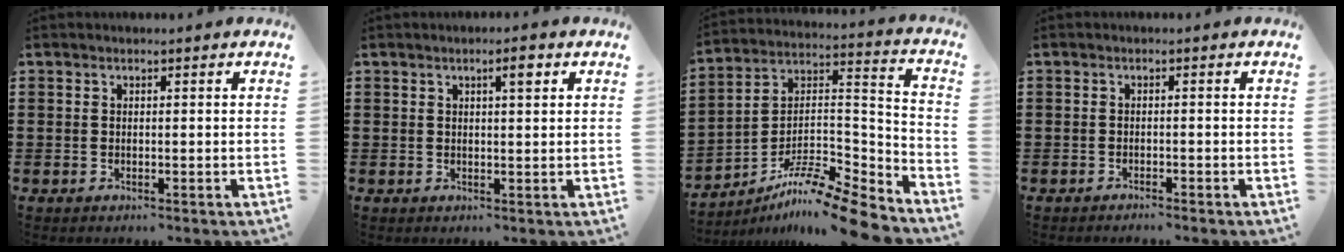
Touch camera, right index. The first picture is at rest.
{"total": 2.7, "force": [1.3, 0.6, 2.4], "torque": [-0.032, 0.000, 0.016]}
{"total": 11.1, "force": [-9.7, 1.0, 5.4], "torque": [-0.088, 0.014, -0.195]}
{"total": 1.1, "force": [-1.1, -0.2, 0.1], "torque": [-0.005, -0.002, -0.023]}